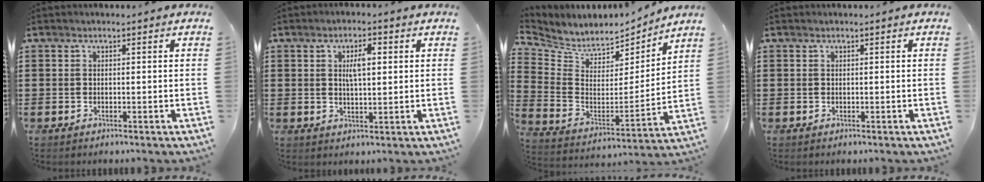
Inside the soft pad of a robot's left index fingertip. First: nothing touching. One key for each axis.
{"total": 3.8, "fx": 1.2, "fy": 1.4, "fz": 3.3, "tx": -0.063, "ty": 0.008, "tz": 0.015}
{"total": 5.5, "fx": 4.9, "fy": 2.4, "fz": 0.6, "tx": -0.048, "ty": -0.045, "tz": 0.085}
{"total": 0.0}